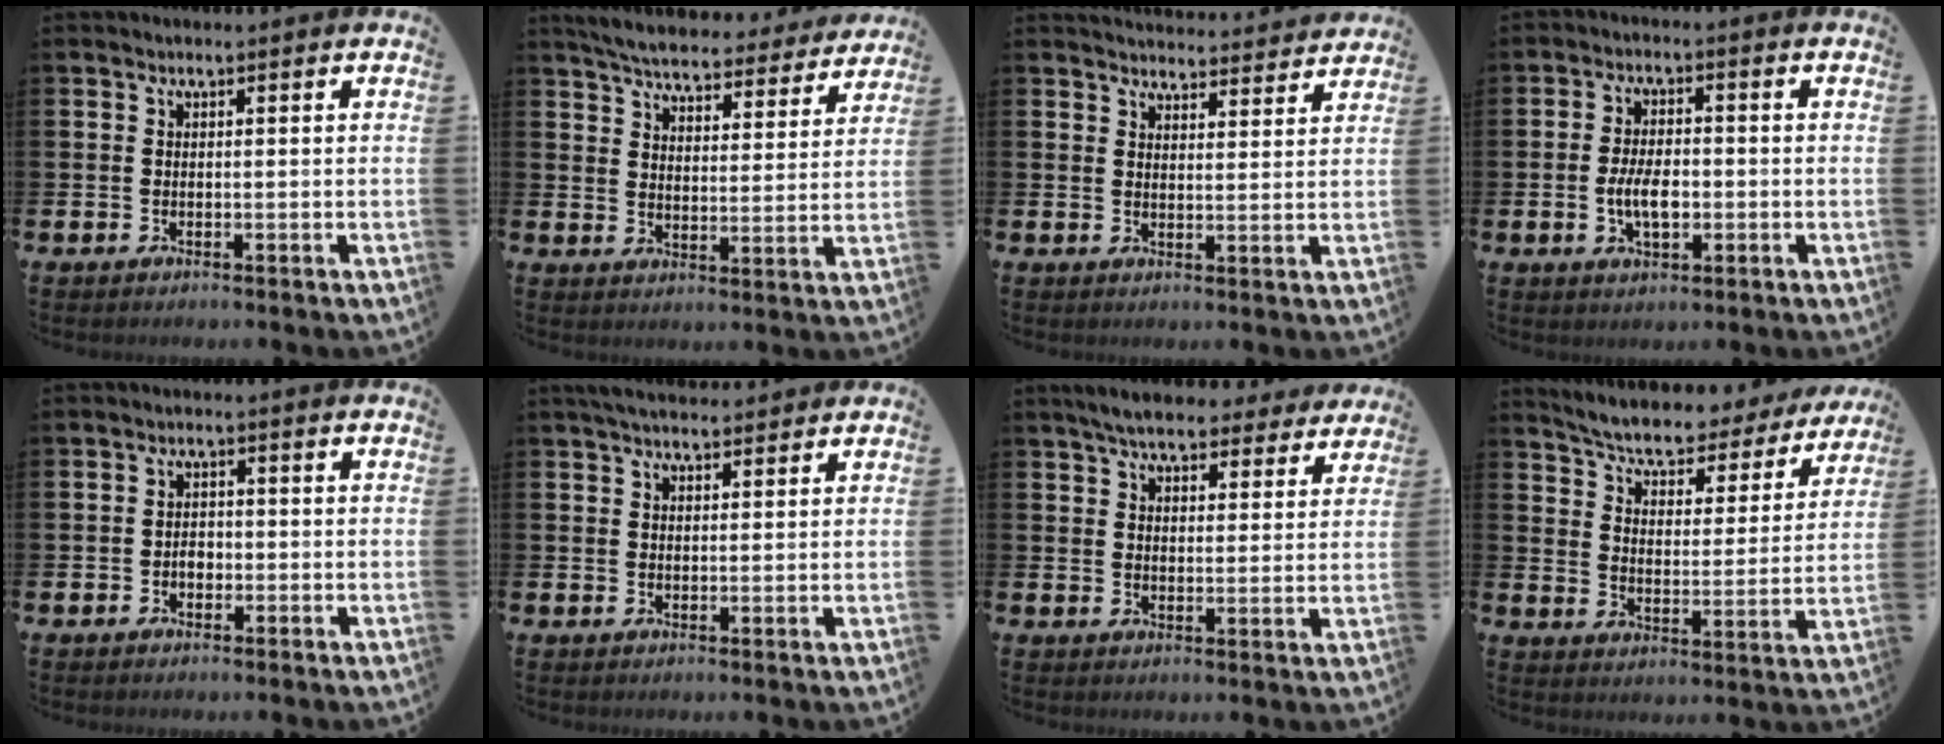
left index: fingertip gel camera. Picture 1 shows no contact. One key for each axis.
{"total": 5.9, "fx": 5.7, "fy": 0.7, "fz": 1.3, "tx": -0.045, "ty": -0.038, "tz": 0.096}
{"total": 4.0, "fx": 4.0, "fy": 0.3, "fz": 0.0, "tx": -0.001, "ty": -0.031, "tz": 0.070}
{"total": 4.8, "fx": -0.8, "fy": 2.5, "fz": 4.0, "tx": -0.064, "ty": 0.004, "tz": -0.016}
{"total": 1.9, "fx": -0.6, "fy": 1.4, "fz": 1.1, "tx": -0.014, "ty": 0.002, "tz": -0.015}
{"total": 3.4, "fx": 3.1, "fy": 0.7, "fz": 1.1, "tx": -0.024, "ty": -0.009, "tz": 0.057}
{"total": 6.6, "fx": 6.1, "fy": 1.5, "fz": 1.9, "tx": -0.045, "ty": -0.026, "tz": 0.109}
{"total": 5.8, "fx": 5.4, "fy": 1.1, "fz": 1.6, "tx": -0.062, "ty": -0.042, "tz": 0.087}